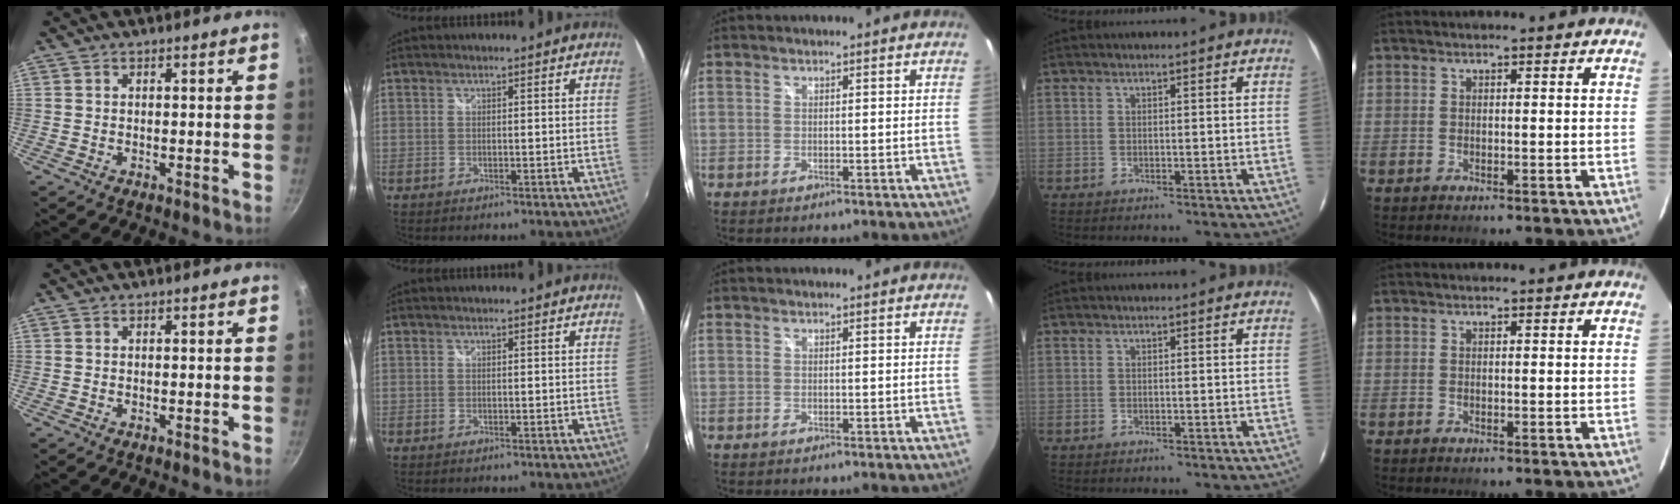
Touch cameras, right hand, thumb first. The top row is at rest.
{}